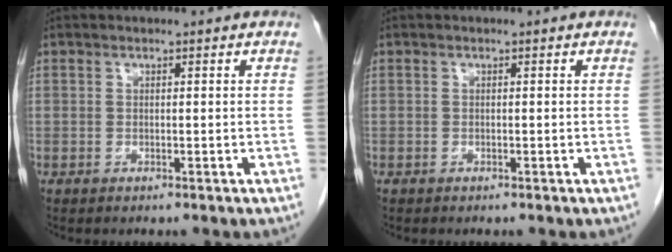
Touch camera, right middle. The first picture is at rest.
{"total": 0.0}